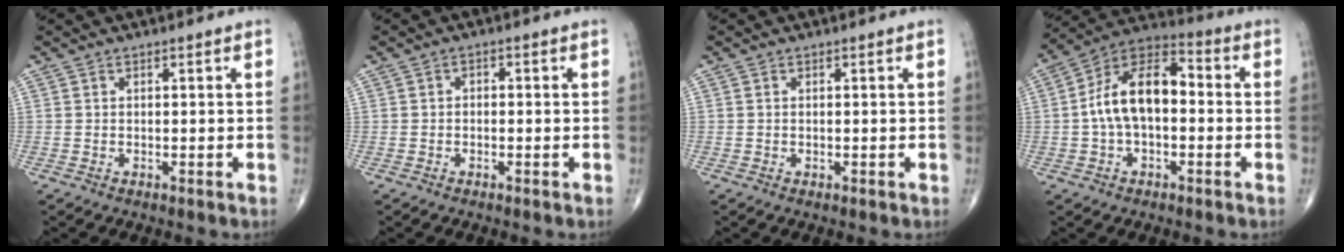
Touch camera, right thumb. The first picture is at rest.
{"total": 2.3, "force": [-0.6, 1.7, 1.5], "torque": [-0.008, 0.016, -0.021]}
{"total": 0.0}
{"total": 13.8, "force": [-0.3, 7.9, 11.4], "torque": [-0.191, 0.044, -0.019]}